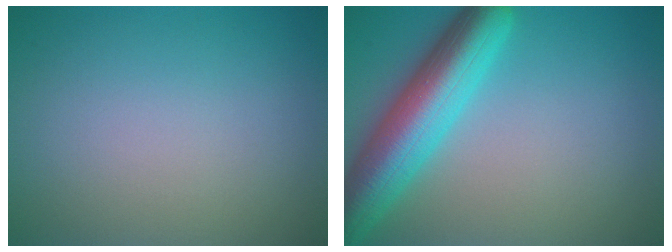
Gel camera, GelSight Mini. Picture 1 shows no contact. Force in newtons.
{"total": 8.5, "press": 8.4, "slide": 0.5}